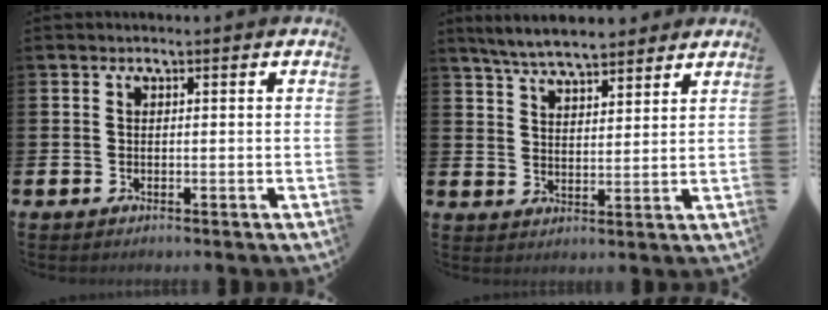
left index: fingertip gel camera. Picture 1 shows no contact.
{"total": 6.3, "force": [6.0, 1.1, 1.6], "torque": [-0.057, -0.018, 0.112]}